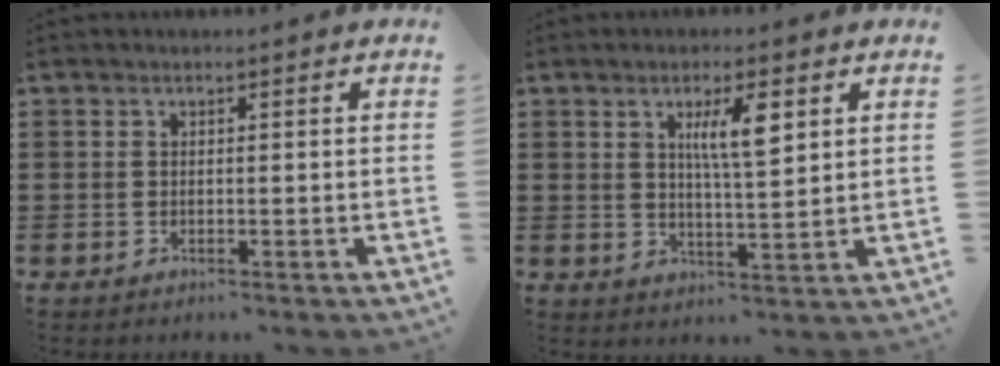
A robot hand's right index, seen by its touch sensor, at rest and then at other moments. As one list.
[{"total": 6.1, "force": [2.5, 1.4, 5.3], "torque": [-0.103, 0.006, 0.038]}]